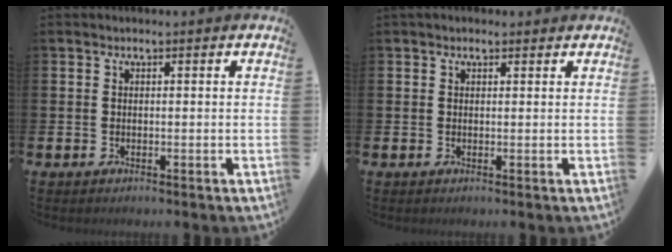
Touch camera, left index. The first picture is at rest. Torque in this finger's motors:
{"motor_torque": [1.11, -1.02, 0.45, 0.18]}